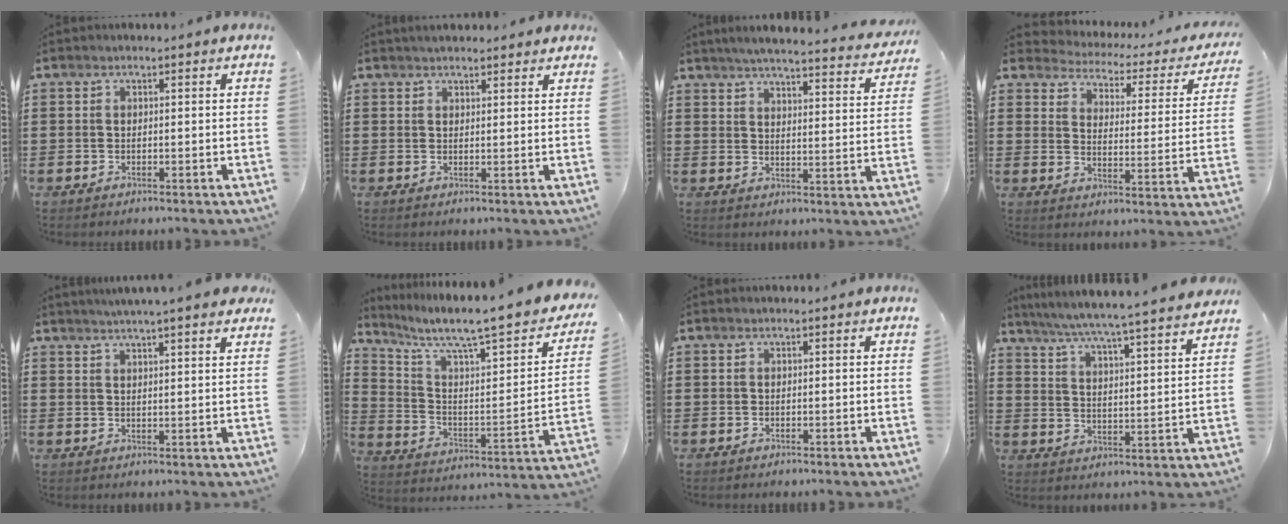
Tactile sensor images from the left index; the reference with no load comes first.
{"total": 1.8, "force": [1.8, 0.4, 0.3], "torque": [-0.009, 0.005, 0.034]}
{"total": 4.3, "force": [4.0, -0.1, 1.5], "torque": [-0.048, -0.027, 0.067]}
{"total": 2.2, "force": [2.0, 0.8, 0.3], "torque": [-0.027, -0.022, 0.025]}
{"total": 3.4, "force": [3.2, -0.6, 1.0], "torque": [-0.030, -0.008, 0.057]}
{"total": 7.9, "force": [6.2, 0.6, 4.8], "torque": [-0.107, -0.056, 0.092]}
{"total": 0.0}
{"total": 5.2, "force": [4.8, -1.1, 1.7], "torque": [-0.055, -0.043, 0.073]}